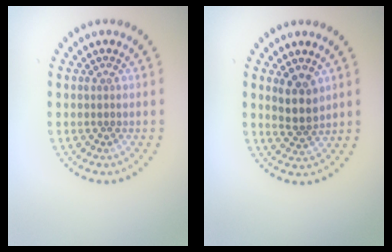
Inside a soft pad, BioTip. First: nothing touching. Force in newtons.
{"total": 2.6, "press": 2.3, "slide": 1.1}